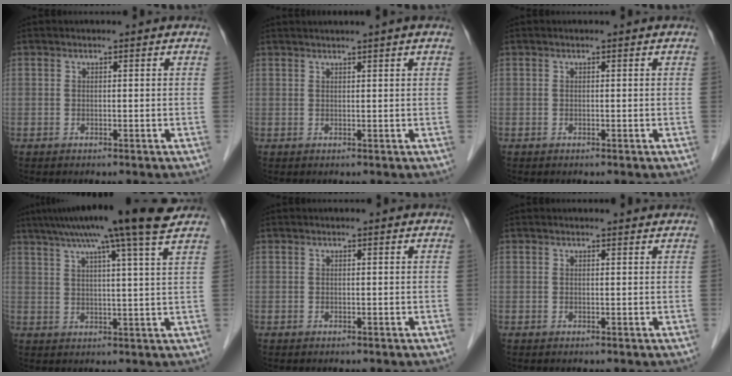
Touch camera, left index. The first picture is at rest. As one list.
[{"total": 3.0, "force": [2.4, -0.8, 1.7], "torque": [-0.020, 0.018, 0.042]}, {"total": 0.0}, {"total": 15.4, "force": [11.9, -1.3, 9.7], "torque": [-0.158, 0.026, 0.157]}, {"total": 0.0}, {"total": 1.7, "force": [1.7, 0.1, 0.2], "torque": [-0.011, 0.001, 0.016]}]